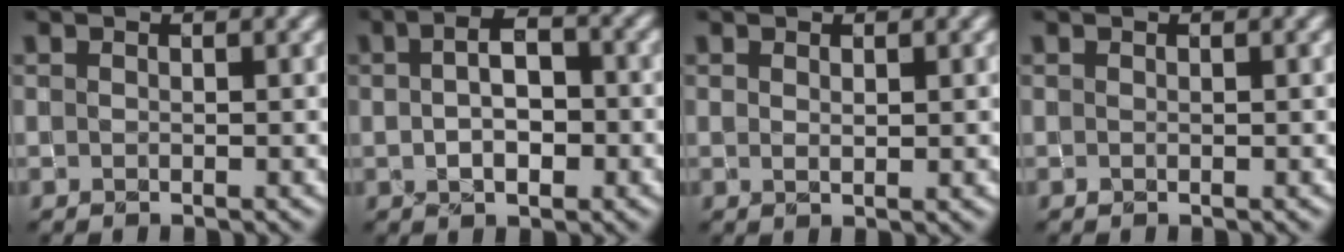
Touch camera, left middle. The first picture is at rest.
{"total": 3.9, "force": [0.0, 1.9, 3.4], "torque": [-0.051, 0.007, -0.001]}
{"total": 0.7, "force": [0.4, 0.1, 0.6], "torque": [-0.008, 0.000, 0.008]}
{"total": 0.0}